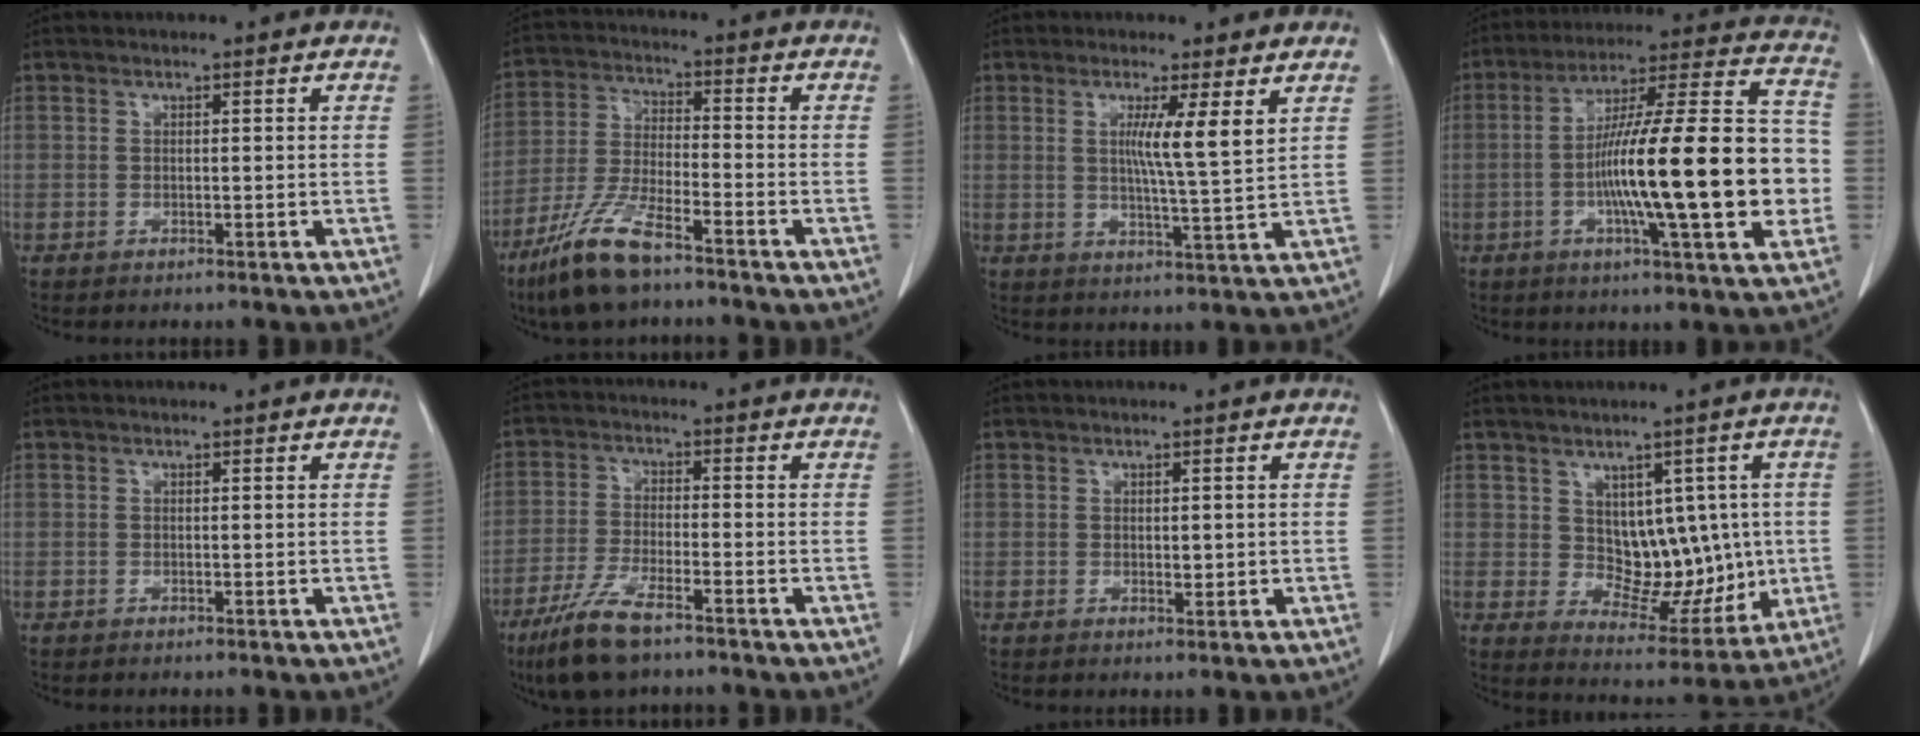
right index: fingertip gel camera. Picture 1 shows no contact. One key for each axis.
{"total": 10.7, "fx": -7.4, "fy": 2.0, "fz": 7.4, "tx": -0.166, "ty": -0.023, "tz": -0.144}
{"total": 6.2, "fx": 2.2, "fy": -0.6, "fz": 5.7, "tx": -0.098, "ty": -0.009, "tz": 0.034}
{"total": 23.0, "fx": -3.4, "fy": 2.4, "fz": 22.6, "tx": -0.323, "ty": 0.017, "tz": -0.054}
{"total": 0.0}
{"total": 8.7, "fx": -6.0, "fy": 1.8, "fz": 6.0, "tx": -0.131, "ty": -0.020, "tz": -0.110}
{"total": 1.4, "fx": 0.2, "fy": 0.8, "fz": 1.1, "tx": -0.012, "ty": -0.001, "tz": 0.009}
{"total": 9.4, "fx": 1.2, "fy": 6.2, "fz": 7.0, "tx": -0.077, "ty": 0.016, "tz": 0.043}